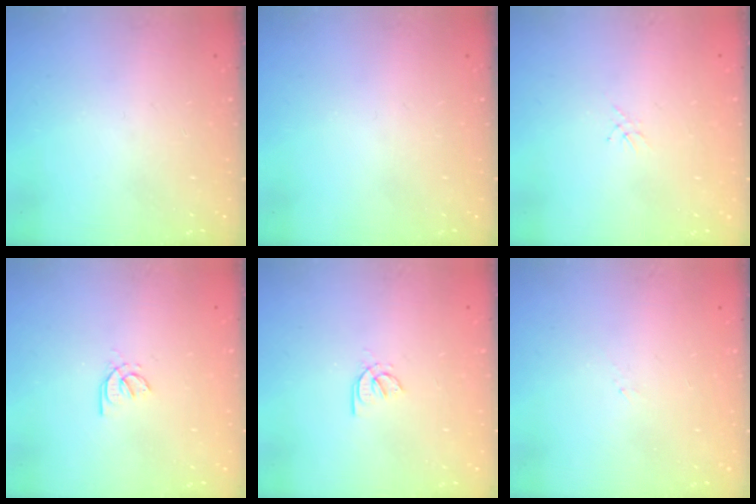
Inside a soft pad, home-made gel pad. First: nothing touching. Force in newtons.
{"total": 0.0}
{"total": 1.3, "press": 1.2, "slide": 0.4}
{"total": 2.0, "press": 2.0, "slide": 0.6}
{"total": 1.8, "press": 1.8, "slide": 0.3}
{"total": 1.2, "press": 1.2, "slide": 0.3}